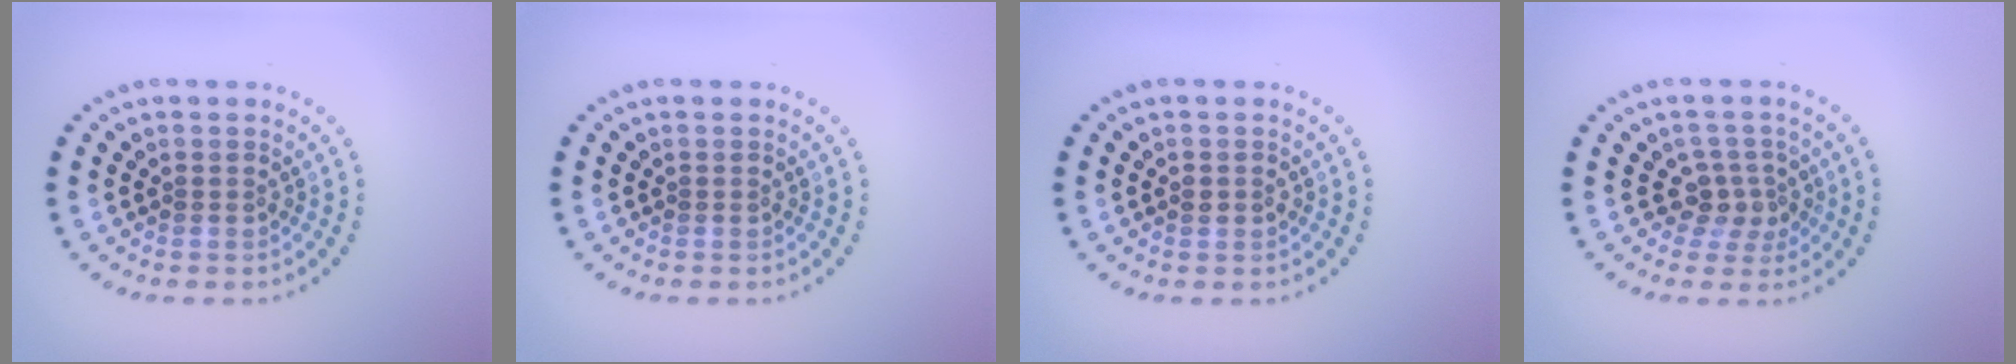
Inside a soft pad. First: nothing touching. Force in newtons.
{"total": 0.0}
{"total": 1.2, "press": 1.2, "slide": 0.1}
{"total": 2.6, "press": 1.9, "slide": 1.7}